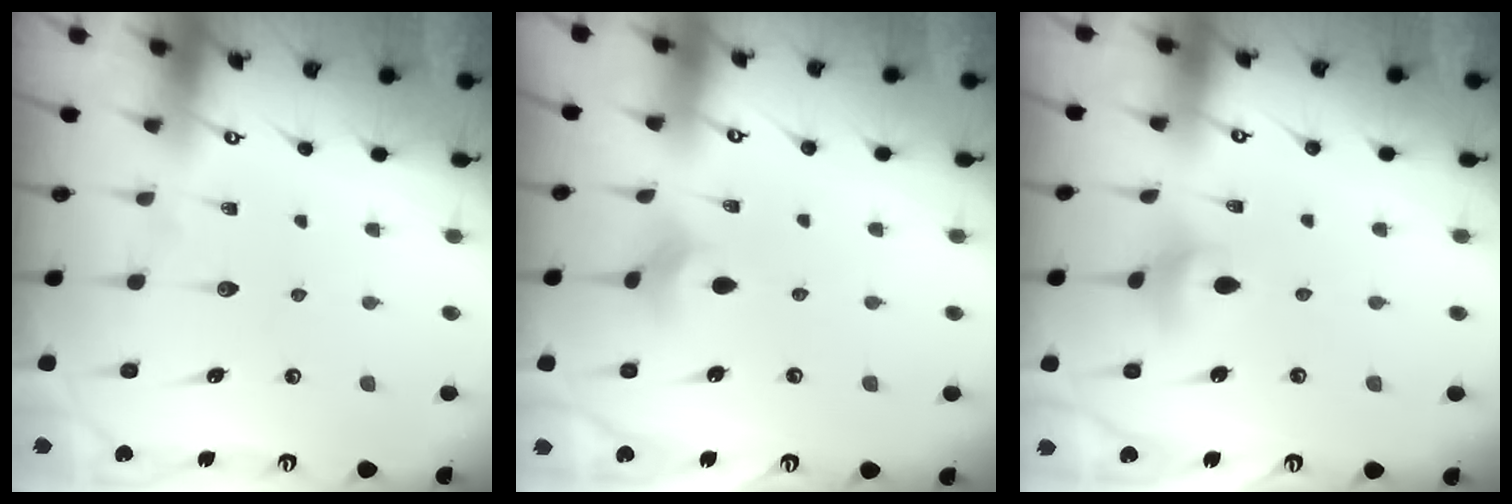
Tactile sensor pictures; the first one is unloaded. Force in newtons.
{"total": 2.4, "press": 2.4, "slide": 0.5}
{"total": 2.4, "press": 2.4, "slide": 0.4}